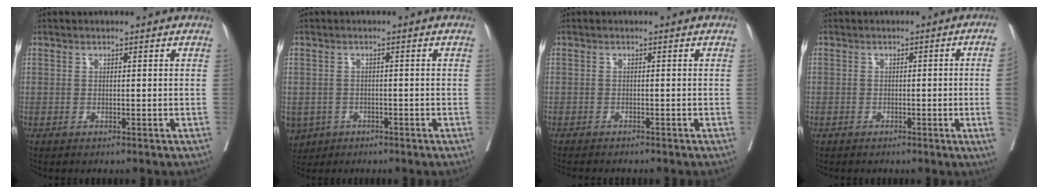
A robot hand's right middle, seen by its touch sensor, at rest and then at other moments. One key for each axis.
{"total": 7.2, "fx": -3.6, "fy": 5.8, "fz": 2.2, "tx": -0.061, "ty": -0.001, "tz": -0.054}
{"total": 5.1, "fx": -4.5, "fy": 0.9, "fz": 2.2, "tx": -0.027, "ty": -0.008, "tz": -0.062}
{"total": 5.2, "fx": -1.0, "fy": -1.5, "fz": 4.9, "tx": -0.056, "ty": -0.006, "tz": -0.013}